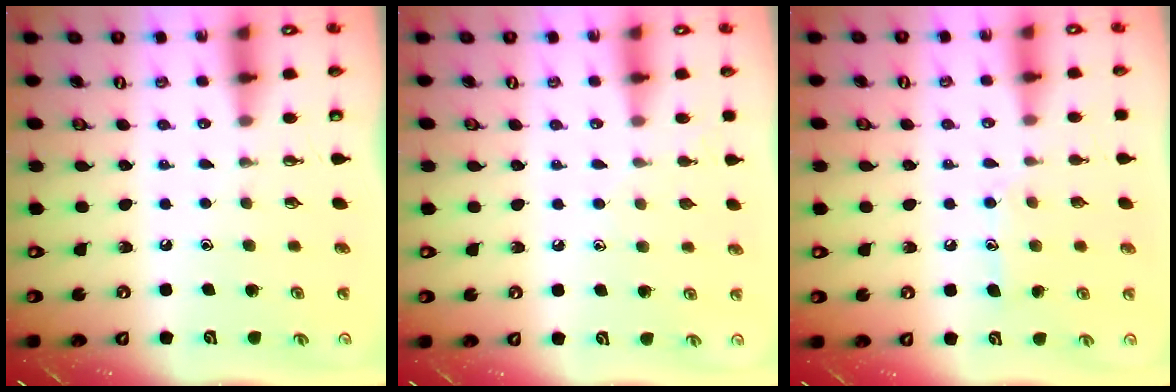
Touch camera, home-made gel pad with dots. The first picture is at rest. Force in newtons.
{"total": 4.7, "press": 4.7, "slide": 0.5}
{"total": 8.2, "press": 8.1, "slide": 0.7}